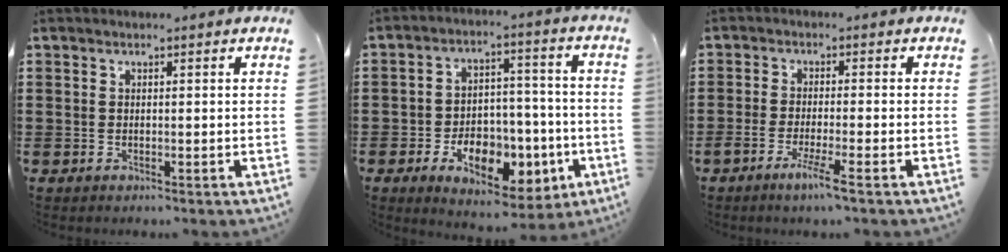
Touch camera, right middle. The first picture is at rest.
{"total": 9.6, "force": [-4.2, 5.7, 6.4], "torque": [-0.079, 0.016, -0.068]}
{"total": 3.9, "force": [-2.5, -0.3, 3.0], "torque": [-0.056, -0.008, -0.045]}